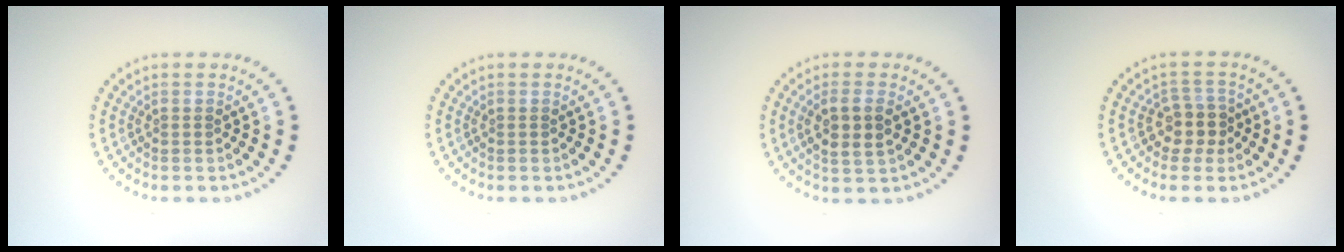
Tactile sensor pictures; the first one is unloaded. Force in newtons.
{"total": 0.0}
{"total": 2.9, "press": 2.8, "slide": 0.9}
{"total": 2.7, "press": 2.2, "slide": 1.5}